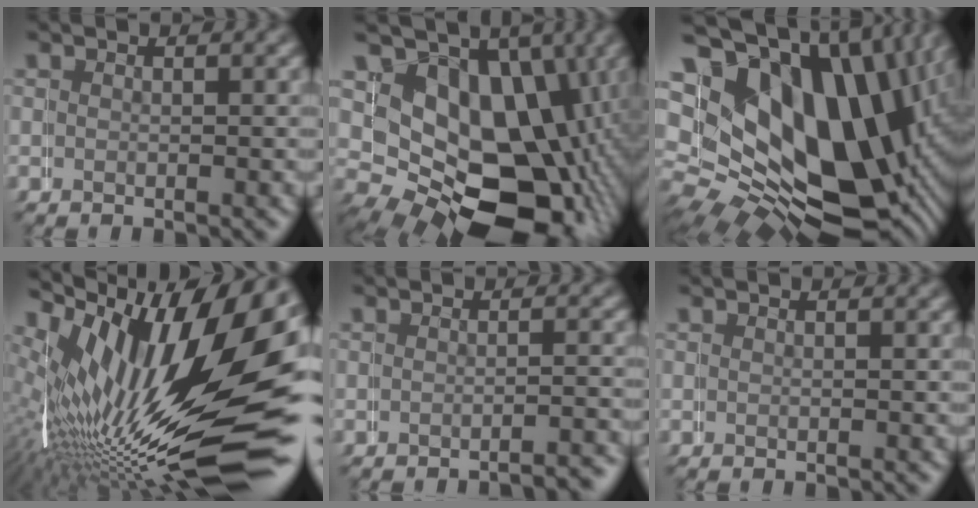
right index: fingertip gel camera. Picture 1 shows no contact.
{"total": 19.9, "force": [-3.4, 15.3, 12.3], "torque": [-0.223, -0.067, -0.036]}
{"total": 26.1, "force": [2.1, 19.0, 17.8], "torque": [-0.309, -0.028, 0.033]}
{"total": 17.4, "force": [-1.1, 7.7, 15.6], "torque": [-0.212, 0.005, -0.008]}
{"total": 2.7, "force": [-2.5, 0.3, 1.0], "torque": [-0.002, 0.006, -0.042]}
{"total": 0.0}